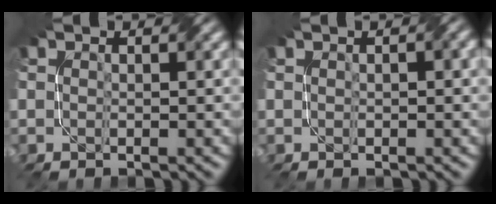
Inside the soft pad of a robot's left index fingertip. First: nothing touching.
{"total": 2.0, "force": [0.4, 0.6, 1.9], "torque": [-0.026, 0.001, 0.010]}